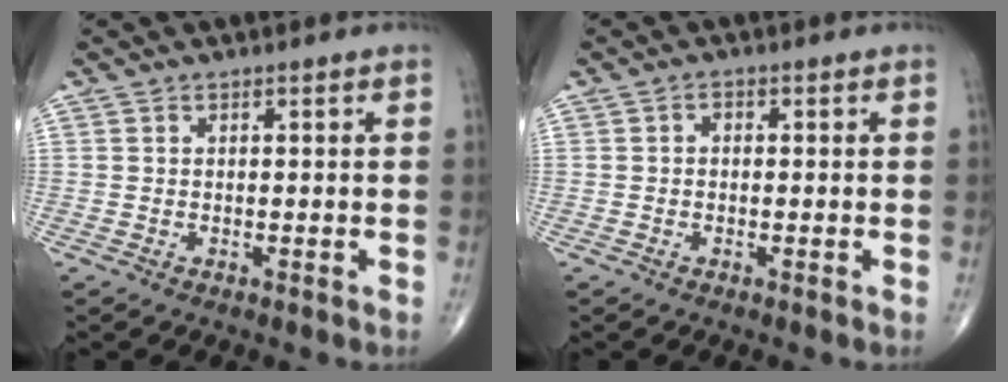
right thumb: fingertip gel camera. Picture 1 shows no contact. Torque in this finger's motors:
{"motor_torque": [-0.30, 0.07, 0.12, 0.10, -0.01]}